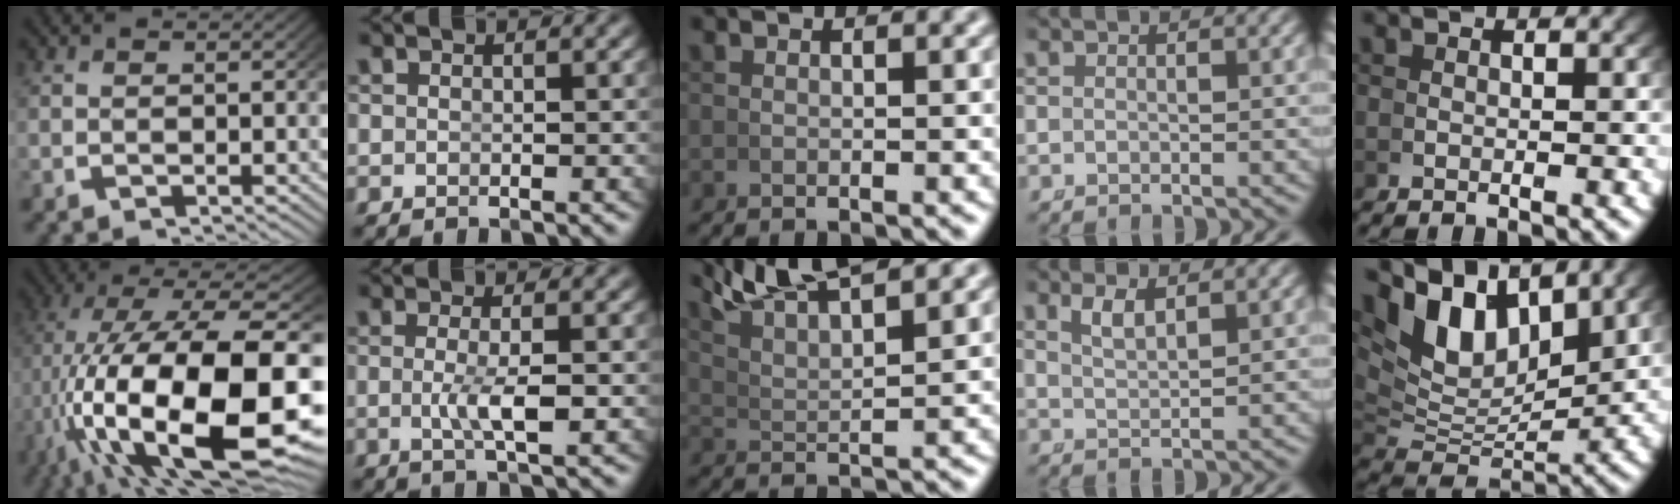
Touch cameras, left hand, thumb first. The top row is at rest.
{"thumb": {"total": 25.6, "force": [-4.8, 13.9, 20.9], "torque": [-0.405, -0.095, -0.010]}, "index": {"total": 2.6, "force": [-0.5, -0.2, 2.5], "torque": [-0.053, -0.013, 0.001]}, "middle": {"total": 7.4, "force": [5.9, 2.2, 3.7], "torque": [-0.073, 0.016, 0.098]}, "ring": {"total": 1.5, "force": [1.1, 0.0, 1.1], "torque": [-0.024, -0.007, 0.030]}, "little": {"total": 10.2, "force": [3.9, 6.3, 7.0], "torque": [-0.139, -0.004, 0.072]}}